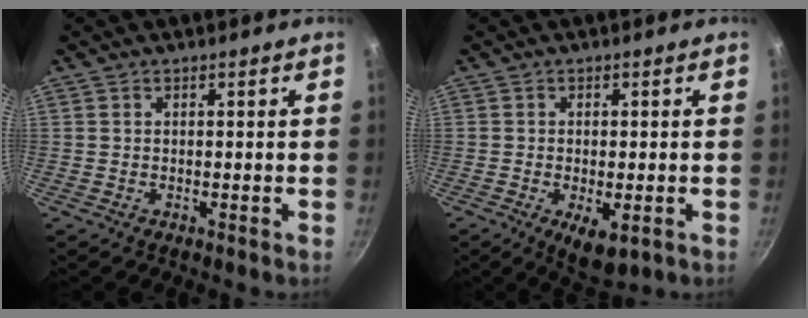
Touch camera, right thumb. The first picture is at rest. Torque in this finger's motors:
{"motor_torque": [-0.26, 0.38, -0.08, -0.01, 0.17]}